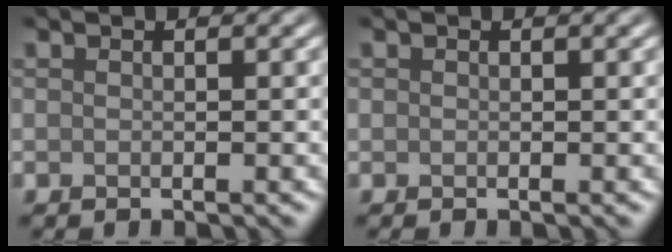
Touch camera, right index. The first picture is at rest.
{"total": 0.0}